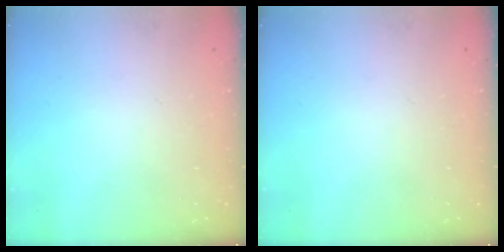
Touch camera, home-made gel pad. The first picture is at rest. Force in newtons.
{"total": 0.0}